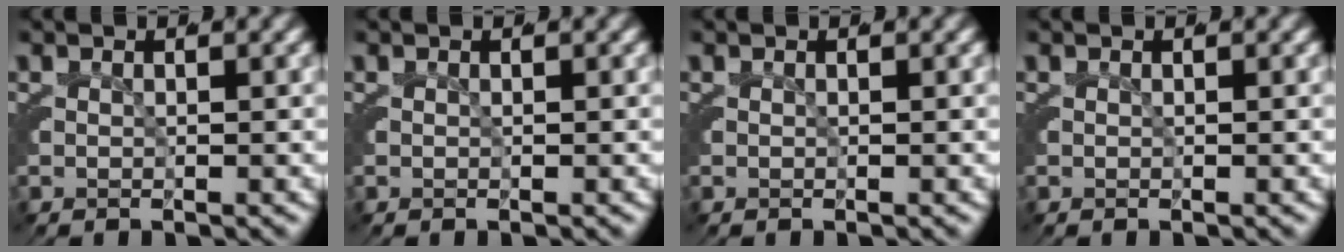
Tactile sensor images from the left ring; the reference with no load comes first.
{"total": 0.0}
{"total": 0.0}
{"total": 0.0}